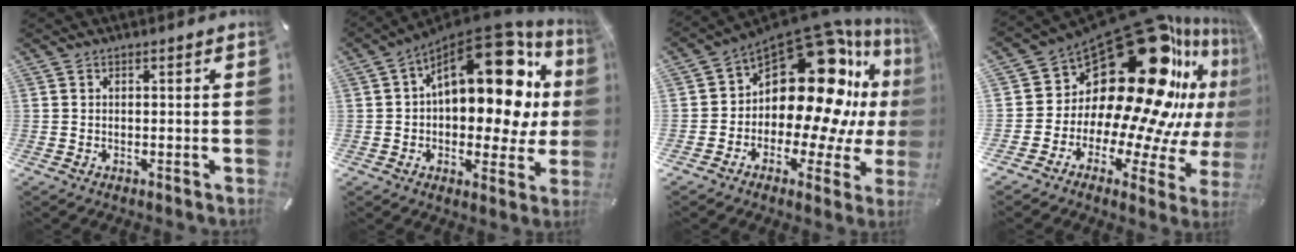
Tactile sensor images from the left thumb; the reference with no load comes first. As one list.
[{"total": 22.5, "force": [7.9, 12.4, 17.0], "torque": [-0.216, -0.060, 0.135]}, {"total": 20.9, "force": [8.4, 11.6, 15.2], "torque": [-0.233, -0.099, 0.142]}, {"total": 32.3, "force": [13.9, 18.1, 22.8], "torque": [-0.339, -0.160, 0.273]}]